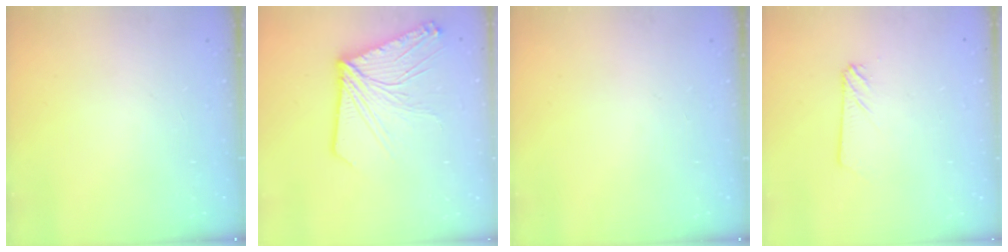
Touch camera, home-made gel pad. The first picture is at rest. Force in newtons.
{"total": 16.4, "press": 16.2, "slide": 2.2}
{"total": 0.0}
{"total": 2.7, "press": 2.7, "slide": 0.2}